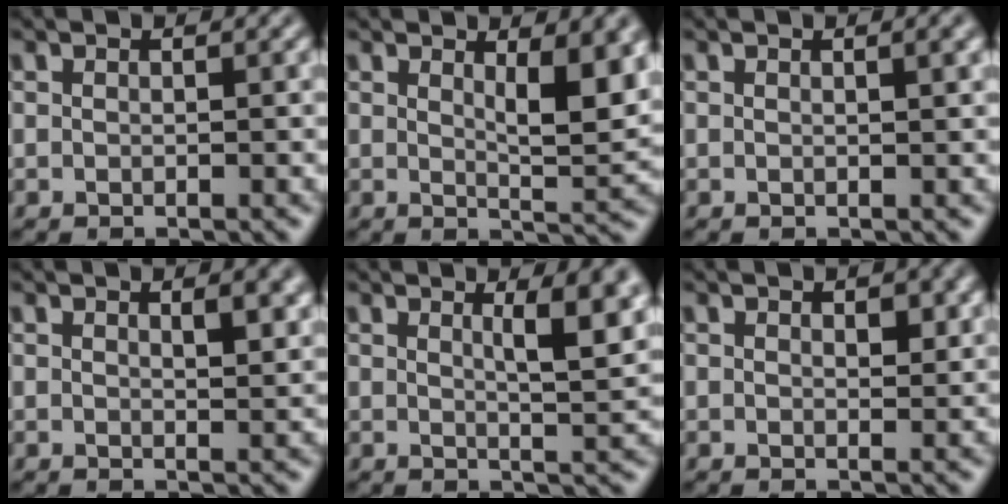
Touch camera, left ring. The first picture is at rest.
{"total": 4.8, "force": [1.7, 1.2, 4.3], "torque": [-0.061, -0.007, 0.029]}
{"total": 1.3, "force": [0.6, 0.4, 1.1], "torque": [-0.012, 0.003, 0.007]}
{"total": 2.3, "force": [1.2, 0.7, 1.9], "torque": [-0.019, -0.001, 0.020]}
{"total": 5.1, "force": [1.7, 1.3, 4.6], "torque": [-0.053, 0.000, 0.024]}
{"total": 1.4, "force": [0.6, 0.7, 1.0], "torque": [-0.011, -0.004, 0.010]}